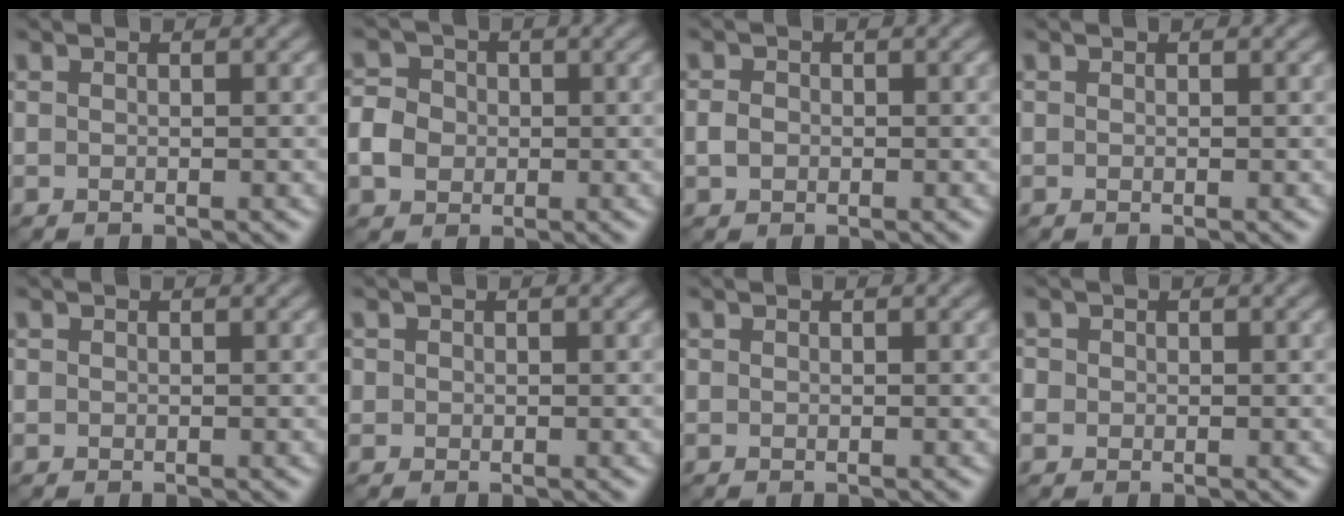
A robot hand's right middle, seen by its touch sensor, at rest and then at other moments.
{"total": 3.2, "force": [-0.5, 2.9, 1.4], "torque": [-0.029, 0.004, -0.013]}
{"total": 1.3, "force": [-0.2, 1.1, 0.7], "torque": [-0.013, -0.001, -0.009]}
{"total": 0.0}
{"total": 0.0}
{"total": 0.6, "force": [0.1, 0.6, 0.1], "torque": [0.005, 0.000, 0.000]}
{"total": 0.0}
{"total": 1.2, "force": [0.0, 1.2, 0.3], "torque": [0.001, -0.002, -0.002]}